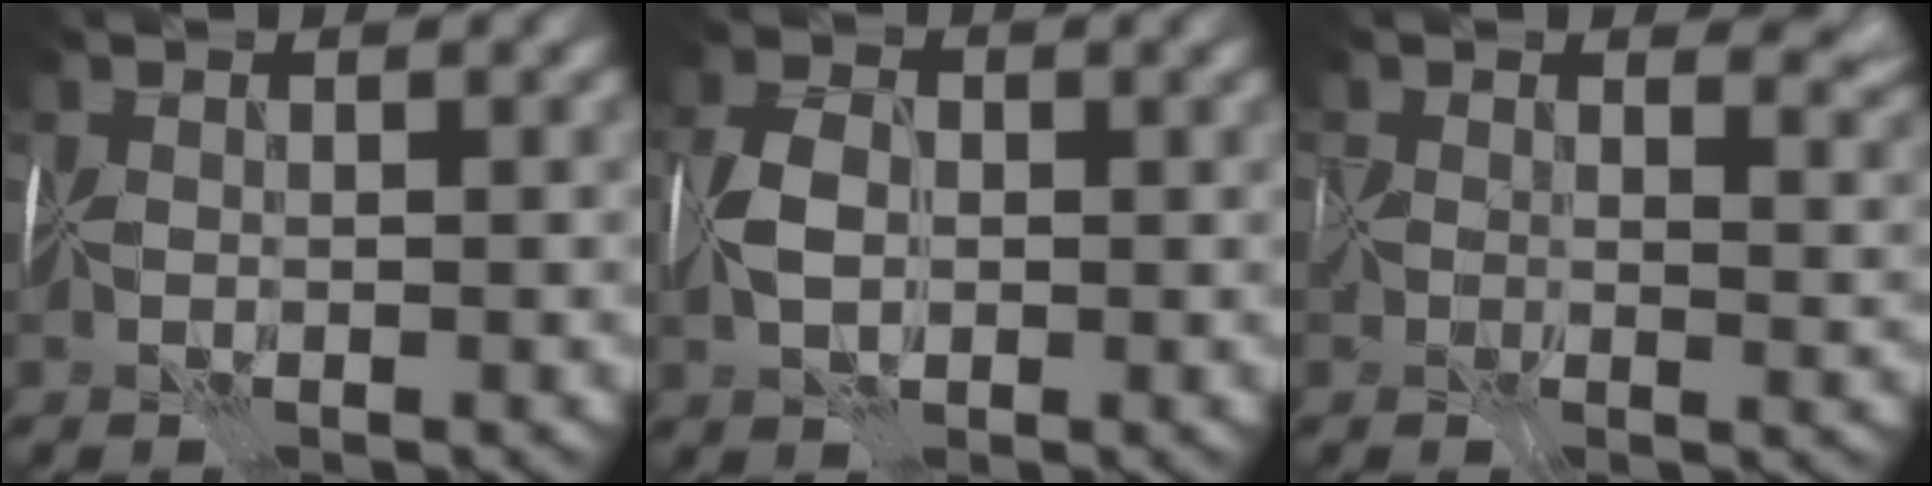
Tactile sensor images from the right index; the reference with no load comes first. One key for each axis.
{"total": 2.1, "fx": -0.8, "fy": 1.3, "fz": 1.4, "tx": -0.034, "ty": -0.005, "tz": -0.018}
{"total": 3.2, "fx": 1.9, "fy": 1.6, "fz": 2.0, "tx": -0.031, "ty": -0.021, "tz": 0.039}